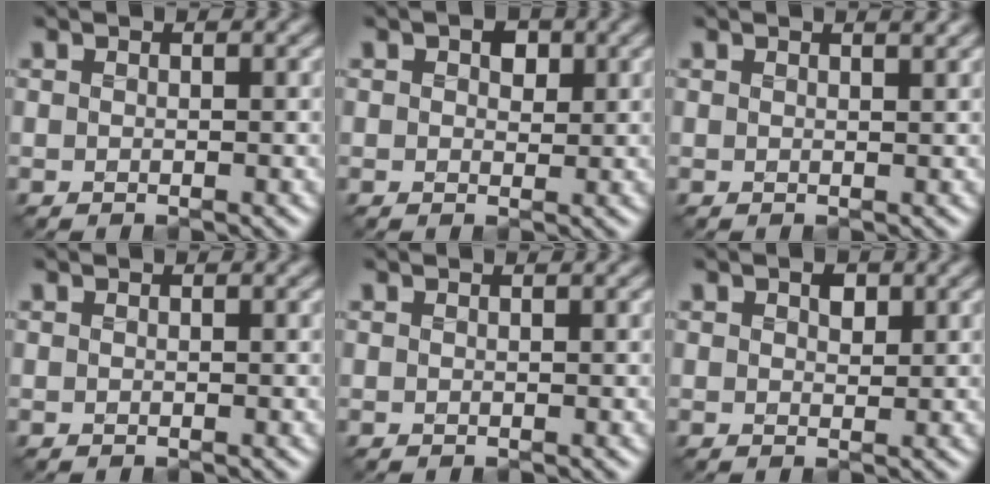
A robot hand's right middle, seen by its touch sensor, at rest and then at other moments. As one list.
[{"total": 2.5, "force": [1.0, 1.6, 1.6], "torque": [-0.024, 0.002, 0.005]}, {"total": 0.9, "force": [0.7, -0.1, 0.5], "torque": [-0.006, 0.002, 0.009]}, {"total": 0.0}, {"total": 0.0}, {"total": 1.4, "force": [0.6, 0.8, 0.9], "torque": [-0.016, -0.001, 0.008]}]